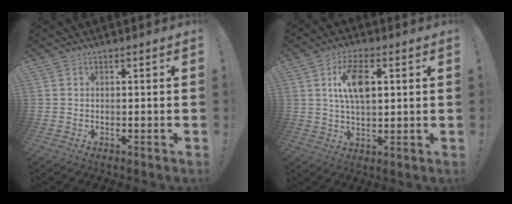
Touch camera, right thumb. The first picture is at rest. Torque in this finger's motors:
{"motor_torque": [0.72, 1.33, 0.52, -0.37, 0.21]}